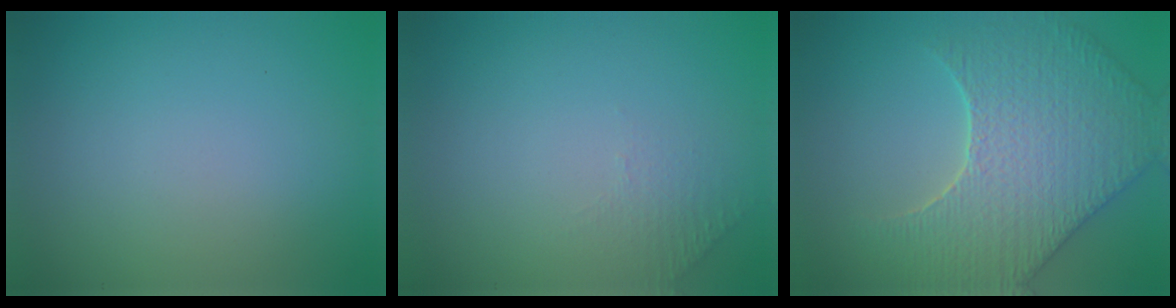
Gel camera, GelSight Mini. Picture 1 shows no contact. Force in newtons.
{"total": 1.0, "press": 0.5, "slide": 0.9}
{"total": 6.2, "press": 5.6, "slide": 2.7}